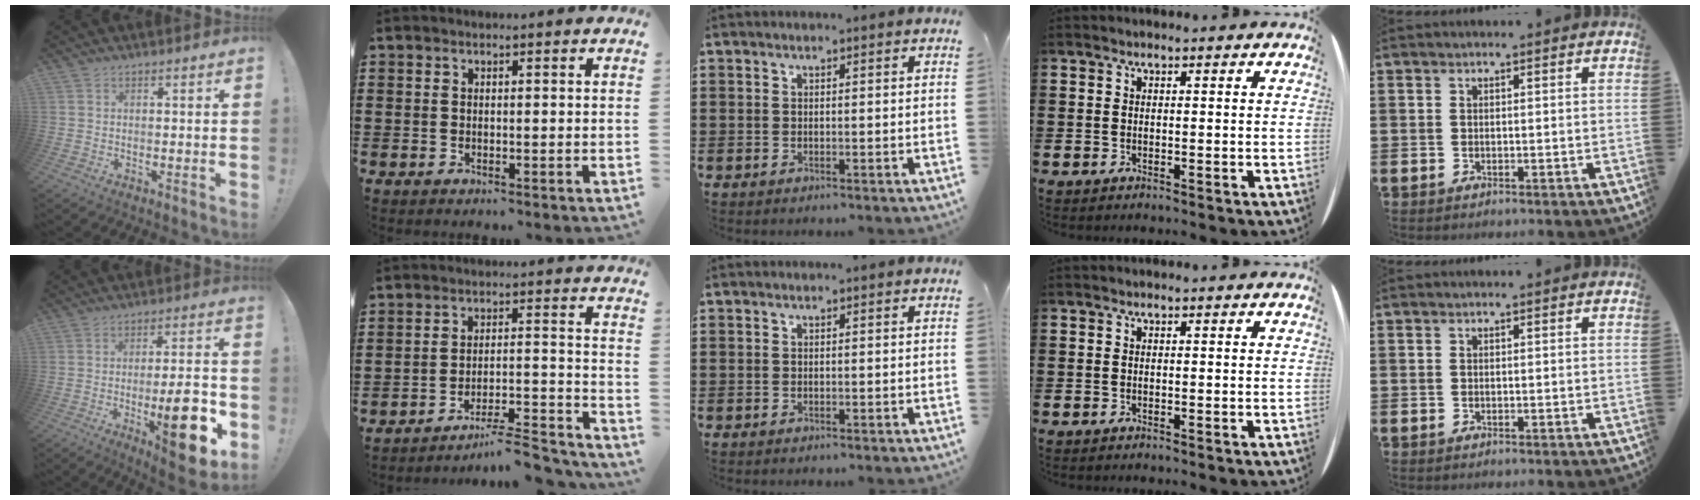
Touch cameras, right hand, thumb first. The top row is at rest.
{"thumb": {"total": 16.2, "force": [-4.6, 4.7, 14.8], "torque": [-0.197, 0.003, -0.064]}, "index": {"total": 6.5, "force": [-6.0, 0.5, 2.4], "torque": [-0.034, 0.002, -0.116]}}